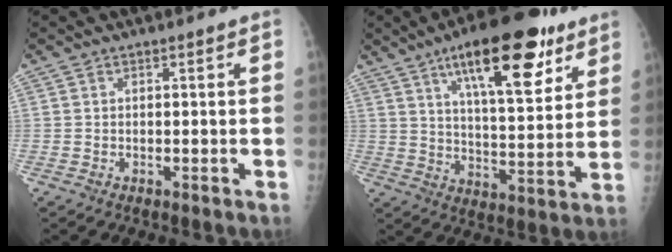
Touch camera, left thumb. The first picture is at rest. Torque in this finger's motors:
{"motor_torque": [2.21, 2.09, 1.49, -1.05, 0.48]}